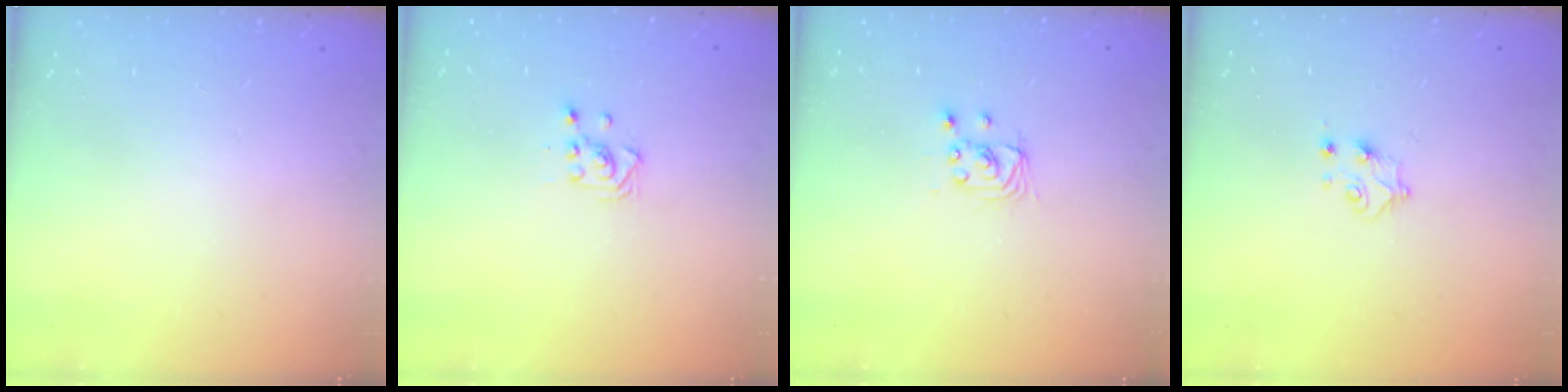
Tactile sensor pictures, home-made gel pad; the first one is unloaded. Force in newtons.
{"total": 3.1, "press": 3.1, "slide": 0.2}
{"total": 2.8, "press": 2.8, "slide": 0.2}
{"total": 4.4, "press": 4.4, "slide": 0.5}